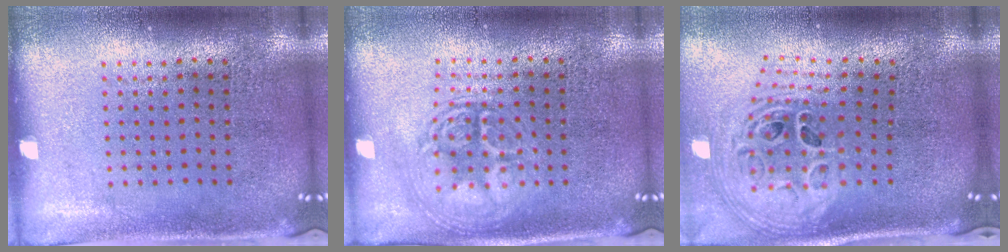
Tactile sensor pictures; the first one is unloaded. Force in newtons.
{"total": 3.1, "press": 3.1, "slide": 0.4}
{"total": 2.5, "press": 1.8, "slide": 1.7}